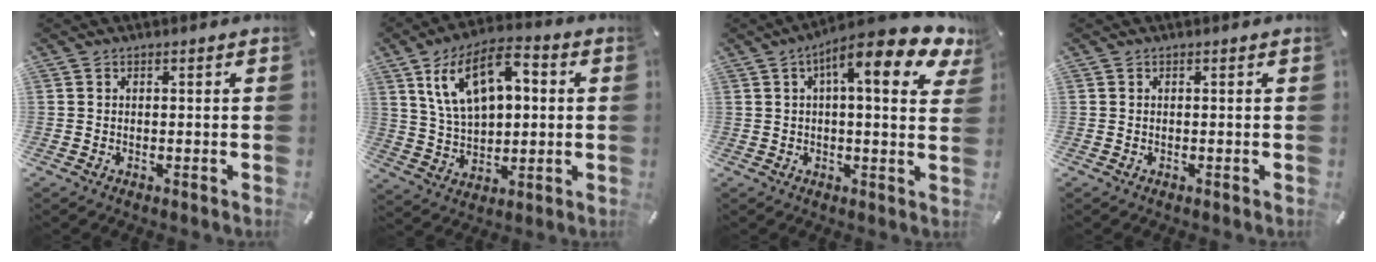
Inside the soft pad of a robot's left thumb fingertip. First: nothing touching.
{"total": 15.1, "force": [5.8, 9.1, 10.6], "torque": [-0.204, -0.007, 0.100]}
{"total": 13.7, "force": [6.5, 3.7, 11.4], "torque": [-0.175, -0.030, 0.103]}
{"total": 0.0}